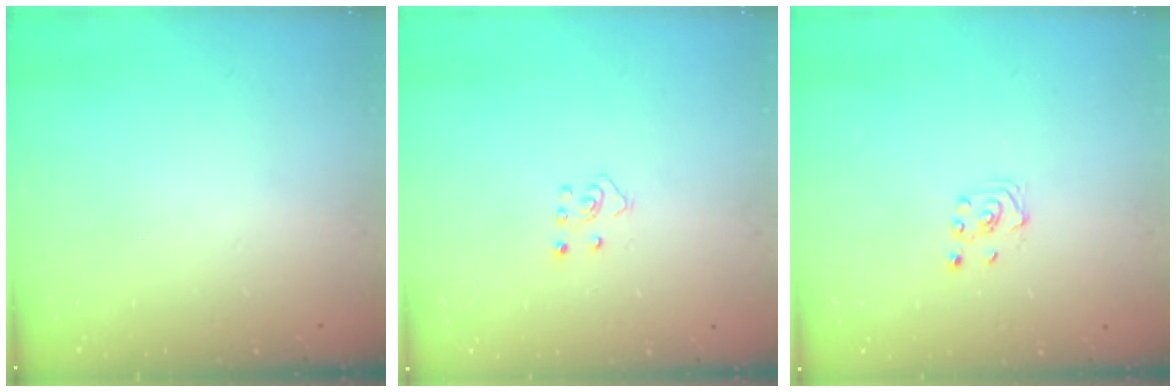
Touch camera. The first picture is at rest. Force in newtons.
{"total": 4.6, "press": 4.6, "slide": 0.3}
{"total": 1.9, "press": 1.8, "slide": 0.6}